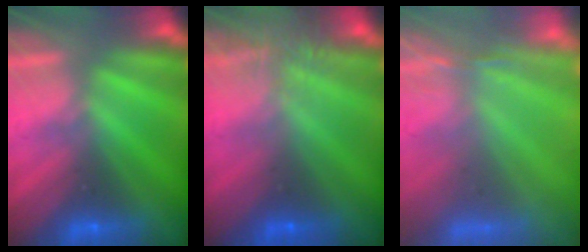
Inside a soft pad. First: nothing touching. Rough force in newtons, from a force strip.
{"total": 5.5}
{"total": 7.3}